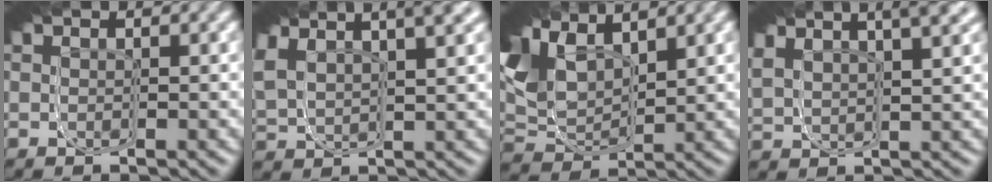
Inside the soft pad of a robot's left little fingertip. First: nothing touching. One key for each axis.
{"total": 7.0, "fx": 2.9, "fy": 4.3, "fz": 4.6, "tx": -0.100, "ty": 0.014, "tz": 0.039}
{"total": 11.6, "fx": 2.2, "fy": 7.8, "fz": 8.4, "tx": -0.136, "ty": 0.014, "tz": 0.020}
{"total": 5.5, "fx": 2.9, "fy": 3.1, "fz": 3.5, "tx": -0.076, "ty": 0.020, "tz": 0.038}